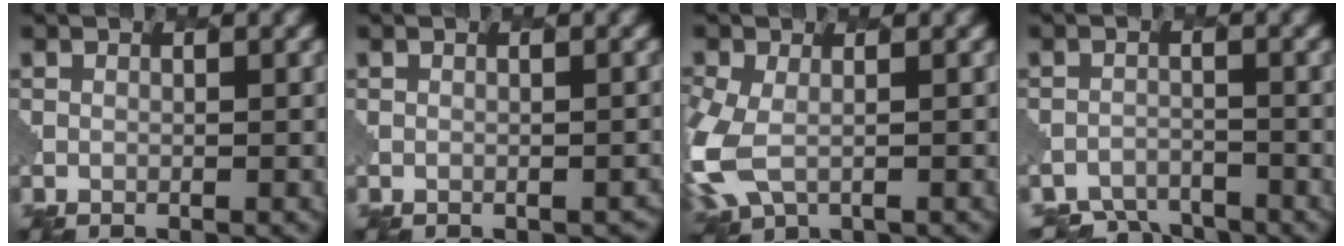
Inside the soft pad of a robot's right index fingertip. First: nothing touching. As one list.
[{"total": 1.3, "force": [-1.0, 0.8, 0.2], "torque": [0.005, -0.005, -0.003]}, {"total": 6.0, "force": [-1.2, 4.0, 4.4], "torque": [-0.124, -0.020, -0.024]}, {"total": 4.0, "force": [-3.9, 1.0, -0.1], "torque": [0.008, -0.005, -0.062]}]